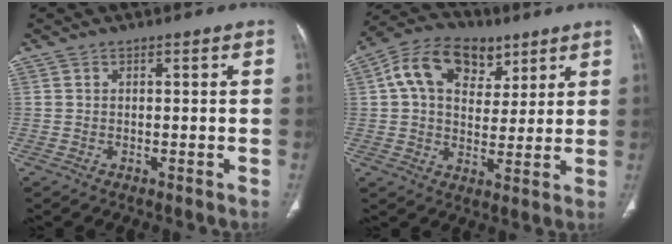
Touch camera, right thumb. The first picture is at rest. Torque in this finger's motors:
{"motor_torque": [0.11, 0.13, 0.92, 0.12, 0.27]}